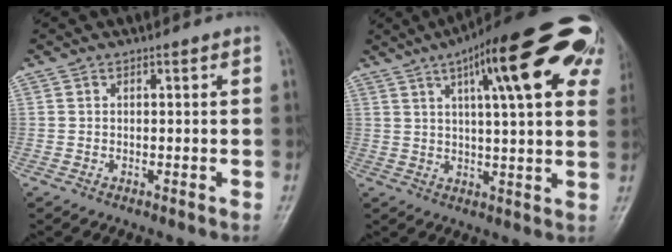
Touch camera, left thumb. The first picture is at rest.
{"total": 25.0, "force": [11.3, 6.2, 21.5], "torque": [-0.276, 0.003, 0.149]}